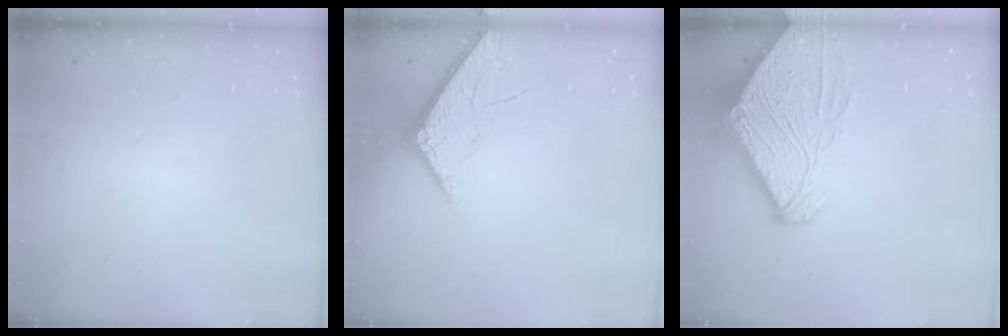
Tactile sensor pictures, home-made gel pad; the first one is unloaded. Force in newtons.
{"total": 5.2, "press": 5.2, "slide": 0.6}
{"total": 11.3, "press": 11.2, "slide": 1.7}